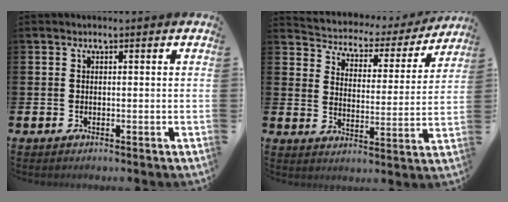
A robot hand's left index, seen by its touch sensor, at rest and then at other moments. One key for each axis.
{"total": 4.0, "fx": 3.5, "fy": 1.9, "fz": 0.3, "tx": -0.036, "ty": -0.030, "tz": 0.052}